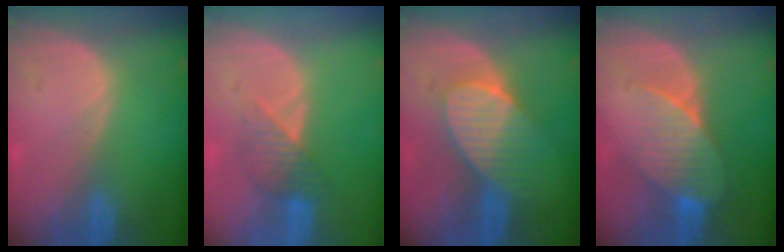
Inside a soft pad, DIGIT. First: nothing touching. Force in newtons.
{"total": 4.1, "press": 3.8, "slide": 1.4}
{"total": 7.0, "press": 6.9, "slide": 0.8}
{"total": 7.6, "press": 6.9, "slide": 3.1}